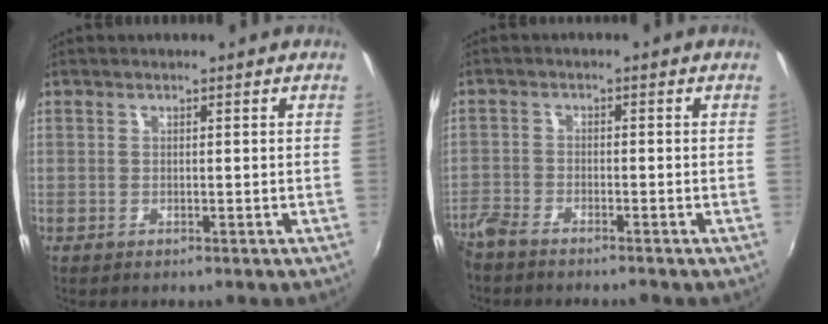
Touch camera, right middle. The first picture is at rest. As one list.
[{"total": 5.0, "force": [-4.5, 1.3, 1.7], "torque": [-0.051, -0.015, -0.092]}]